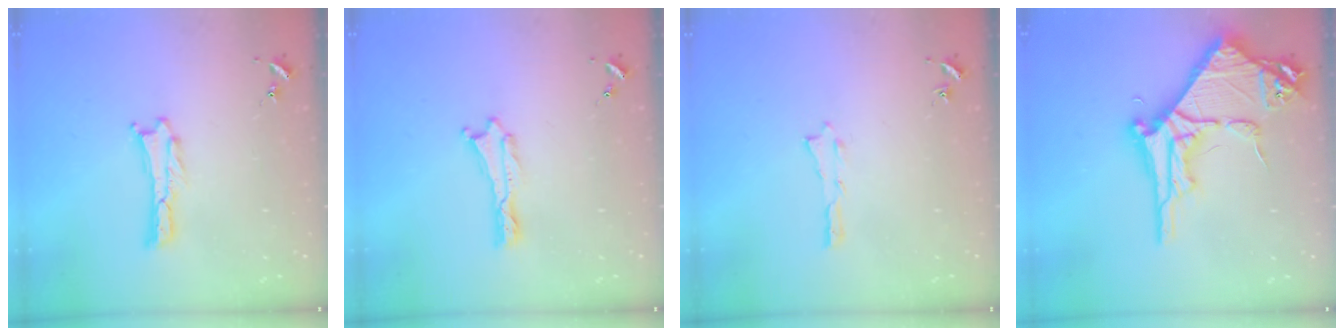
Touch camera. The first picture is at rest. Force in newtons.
{"total": 0.0}
{"total": 0.0}
{"total": 9.3, "press": 9.3, "slide": 0.9}